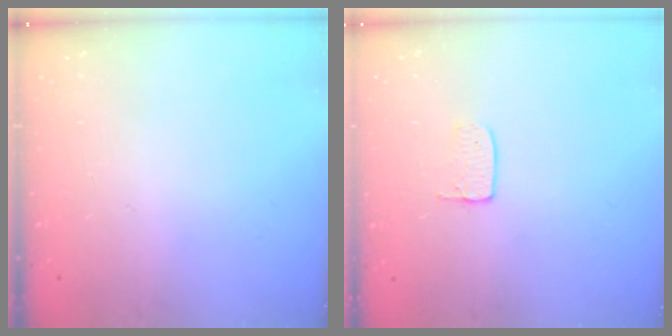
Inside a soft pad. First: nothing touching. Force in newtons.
{"total": 3.5, "press": 3.5, "slide": 0.2}